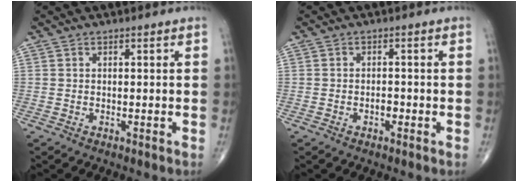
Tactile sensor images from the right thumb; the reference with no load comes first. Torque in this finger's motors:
{"motor_torque": [1.75, 2.58, -0.07, -0.12, 0.04]}